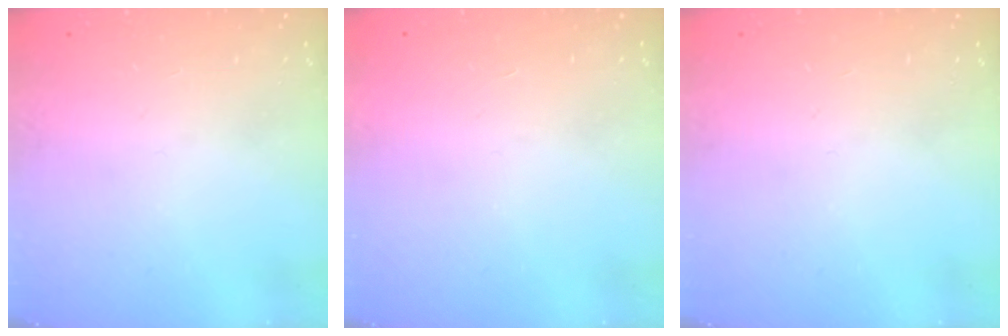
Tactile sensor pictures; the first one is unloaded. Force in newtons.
{"total": 1.5, "press": 1.5, "slide": 0.1}
{"total": 0.0}